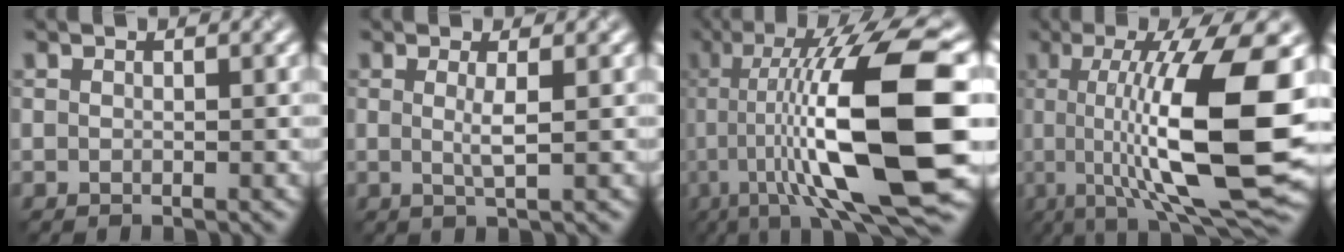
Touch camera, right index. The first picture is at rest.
{"total": 1.9, "force": [0.2, 0.3, 1.8], "torque": [-0.035, -0.003, 0.001]}
{"total": 15.8, "force": [-0.5, 3.4, 15.4], "torque": [-0.227, 0.021, -0.007]}
{"total": 15.2, "force": [0.1, 4.1, 14.6], "torque": [-0.209, 0.002, -0.001]}